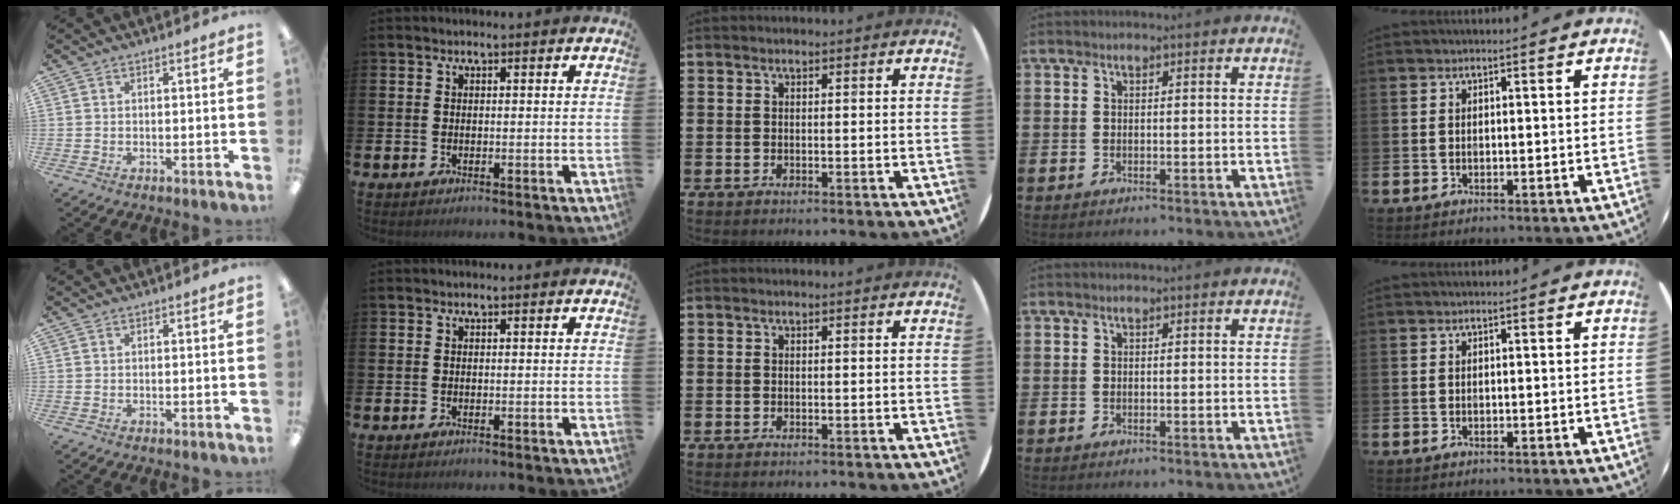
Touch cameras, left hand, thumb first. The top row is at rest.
{}